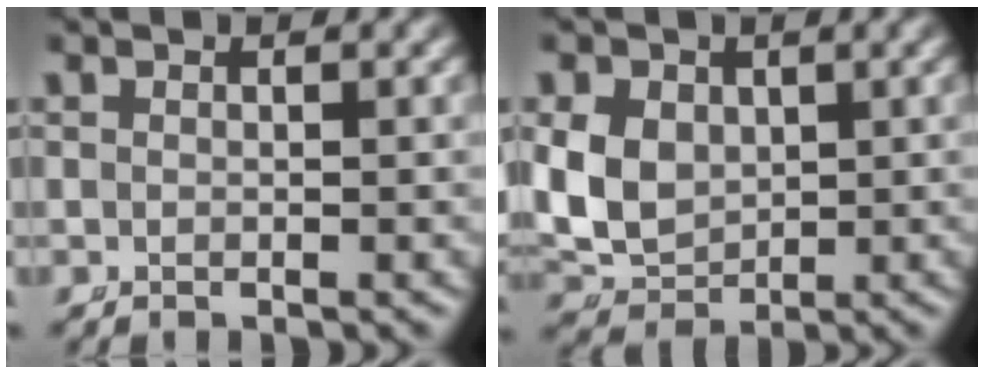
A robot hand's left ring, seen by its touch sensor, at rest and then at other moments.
{"total": 8.7, "force": [-0.3, 7.7, 4.1], "torque": [-0.121, -0.036, 0.009]}